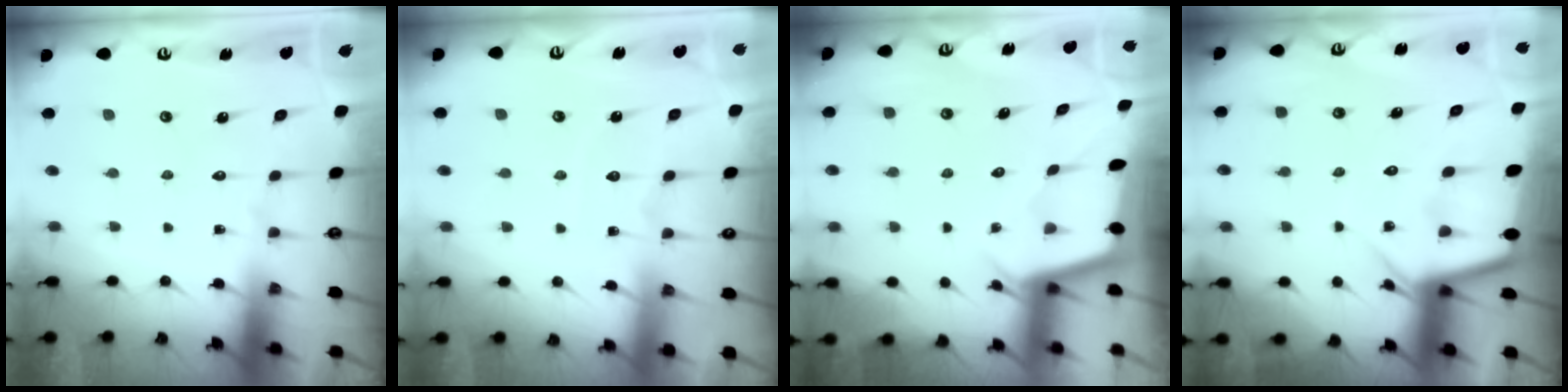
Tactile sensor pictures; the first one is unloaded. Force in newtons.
{"total": 3.7, "press": 3.7, "slide": 0.6}
{"total": 2.0, "press": 2.0, "slide": 0.3}
{"total": 6.9, "press": 6.9, "slide": 0.7}